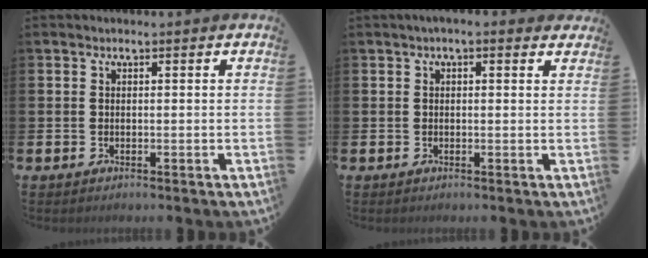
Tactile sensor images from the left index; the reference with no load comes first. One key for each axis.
{"total": 1.0, "fx": 0.7, "fy": 0.4, "fz": 0.6, "tx": -0.001, "ty": 0.002, "tz": 0.008}